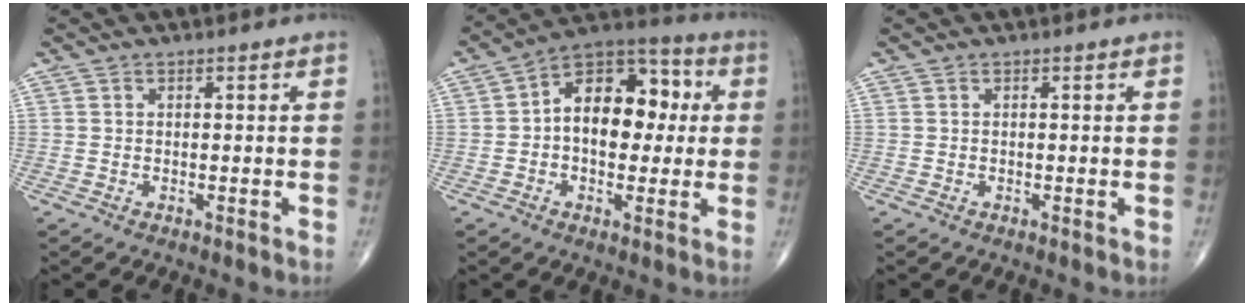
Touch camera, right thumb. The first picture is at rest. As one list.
[{"total": 15.4, "force": [1.4, 9.8, 11.9], "torque": [-0.130, 0.034, 0.009]}, {"total": 0.0}]